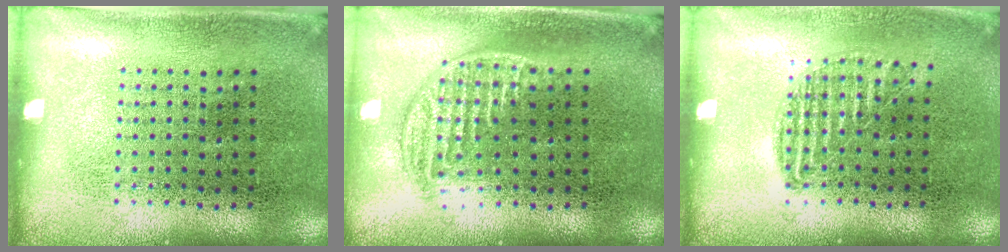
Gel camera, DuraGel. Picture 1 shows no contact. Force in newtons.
{"total": 1.3, "press": 1.1, "slide": 0.7}
{"total": 0.9, "press": 0.8, "slide": 0.3}